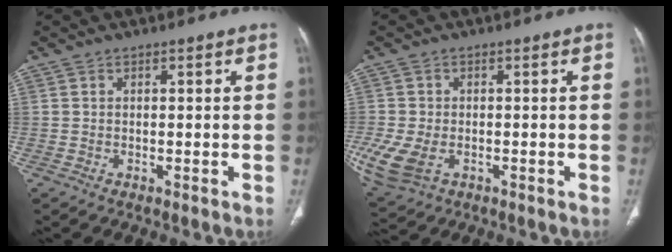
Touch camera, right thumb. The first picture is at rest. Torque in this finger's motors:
{"motor_torque": [3.03, 1.98, 0.17, -0.51, 0.13]}